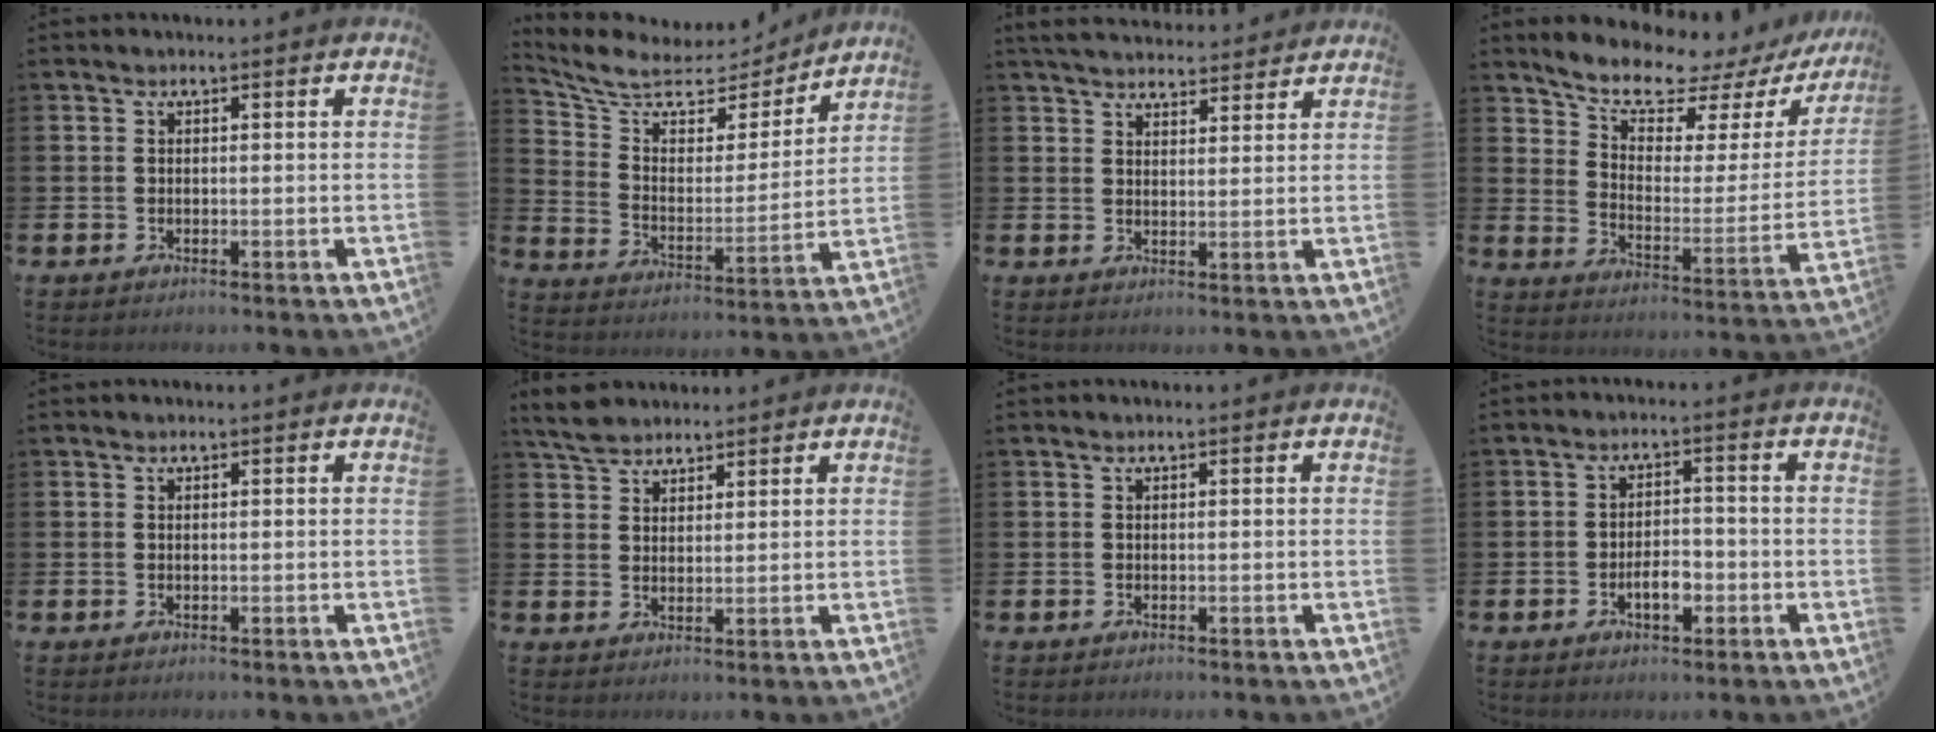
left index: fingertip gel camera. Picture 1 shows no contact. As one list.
[{"total": 7.7, "force": [6.5, 3.5, 1.9], "torque": [-0.079, -0.047, 0.111]}, {"total": 4.8, "force": [4.6, 0.8, 0.5], "torque": [-0.017, -0.025, 0.083]}, {"total": 8.6, "force": [7.8, 2.4, 2.7], "torque": [-0.077, -0.063, 0.130]}, {"total": 0.0}, {"total": 4.7, "force": [4.4, 1.5, 0.7], "torque": [-0.010, -0.015, 0.080]}, {"total": 0.0}, {"total": 3.6, "force": [-1.3, 1.9, 2.8], "torque": [-0.037, 0.000, -0.029]}]